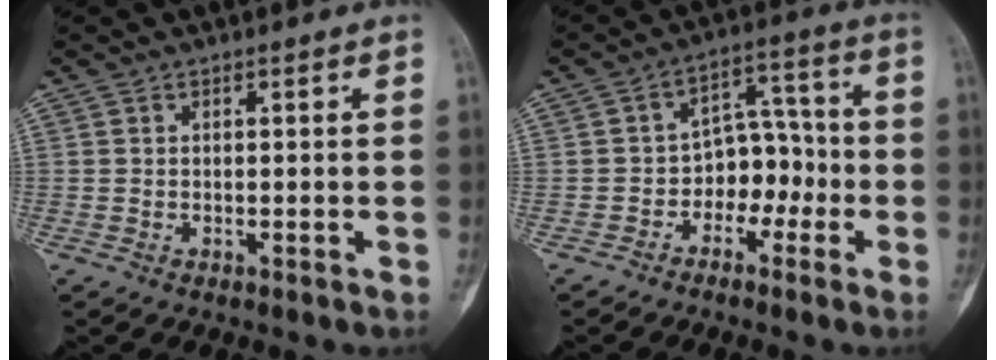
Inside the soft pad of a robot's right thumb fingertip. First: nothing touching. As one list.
[{"total": 7.8, "force": [-2.7, 5.8, 4.6], "torque": [-0.026, 0.046, -0.054]}]